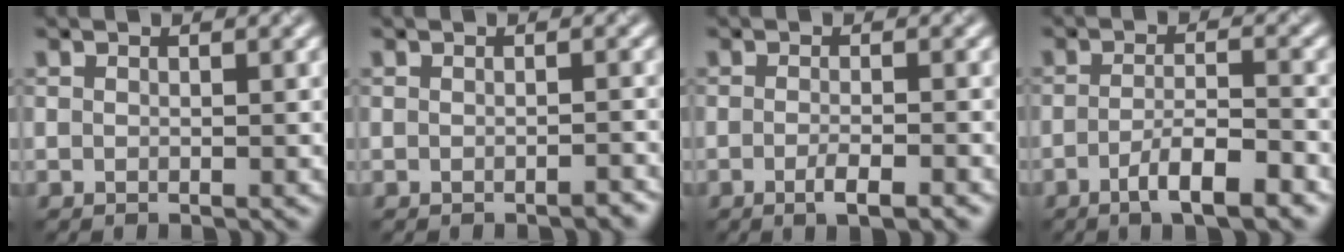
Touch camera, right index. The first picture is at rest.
{"total": 1.7, "force": [-0.9, 0.5, 1.3], "torque": [-0.015, 0.000, -0.009]}
{"total": 2.6, "force": [-1.3, 0.7, 2.1], "torque": [-0.030, 0.001, -0.023]}
{"total": 4.9, "force": [-2.8, 1.2, 3.9], "torque": [-0.066, 0.006, -0.048]}